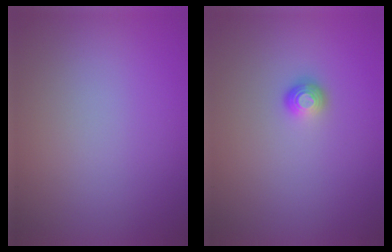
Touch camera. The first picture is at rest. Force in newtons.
{"total": 1.2, "press": 1.0, "slide": 0.6}